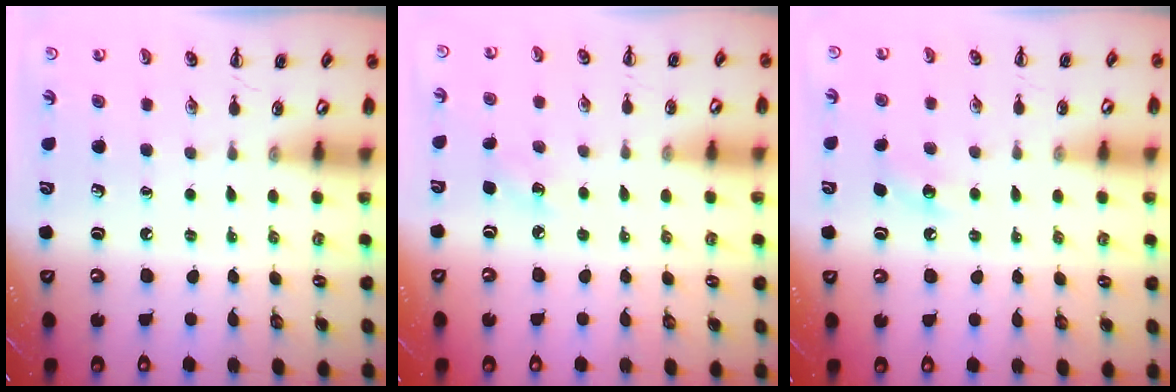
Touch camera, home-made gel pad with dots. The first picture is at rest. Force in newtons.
{"total": 4.8, "press": 4.6, "slide": 1.3}
{"total": 4.0, "press": 3.9, "slide": 1.1}